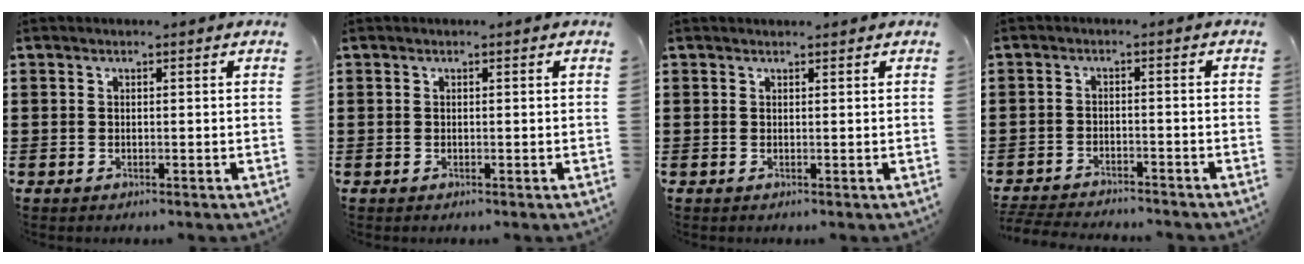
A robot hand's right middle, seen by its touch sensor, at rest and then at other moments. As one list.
[{"total": 0.0}, {"total": 0.5, "force": [0.5, 0.1, 0.0], "torque": [-0.002, 0.000, 0.010]}, {"total": 3.5, "force": [-3.5, 0.3, 0.3], "torque": [-0.015, -0.003, -0.075]}]